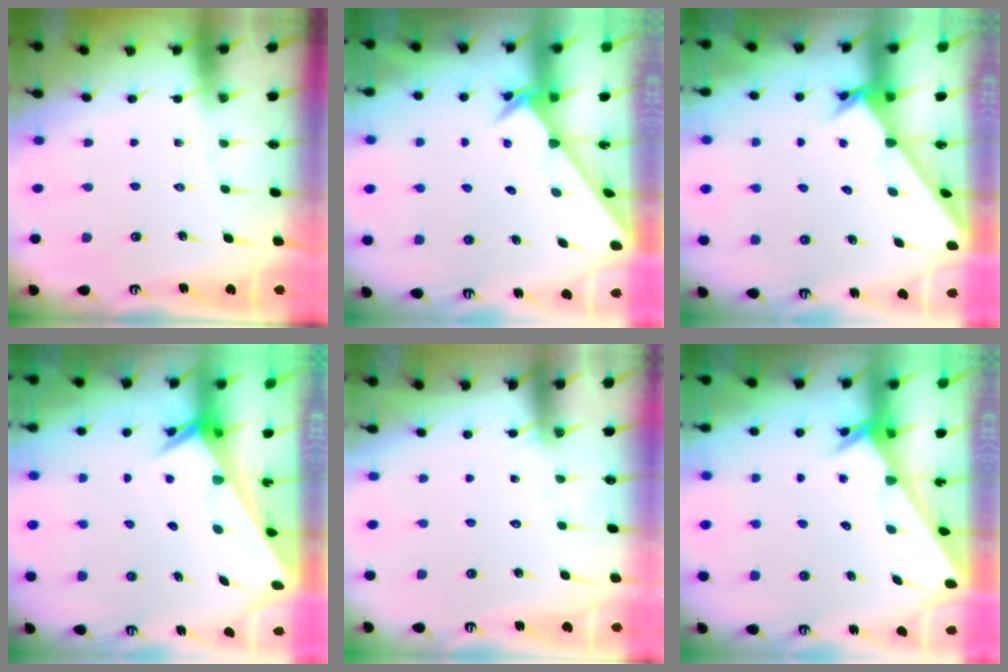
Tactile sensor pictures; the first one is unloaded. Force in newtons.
{"total": 2.2, "press": 2.2, "slide": 0.2}
{"total": 2.1, "press": 2.1, "slide": 0.1}
{"total": 4.0, "press": 4.0, "slide": 0.3}
{"total": 2.0, "press": 2.0, "slide": 0.0}
{"total": 3.4, "press": 3.4, "slide": 0.4}